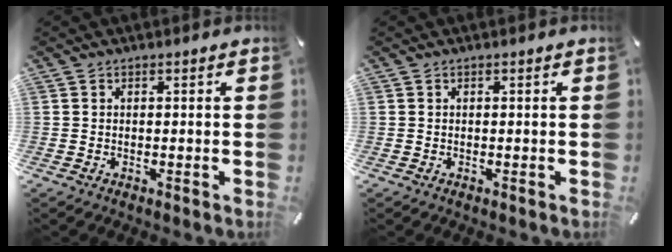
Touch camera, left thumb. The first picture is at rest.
{"total": 0.0}